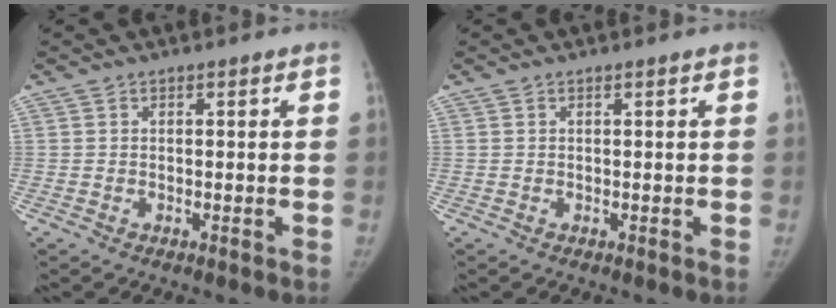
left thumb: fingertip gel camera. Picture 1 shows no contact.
{"total": 0.0}